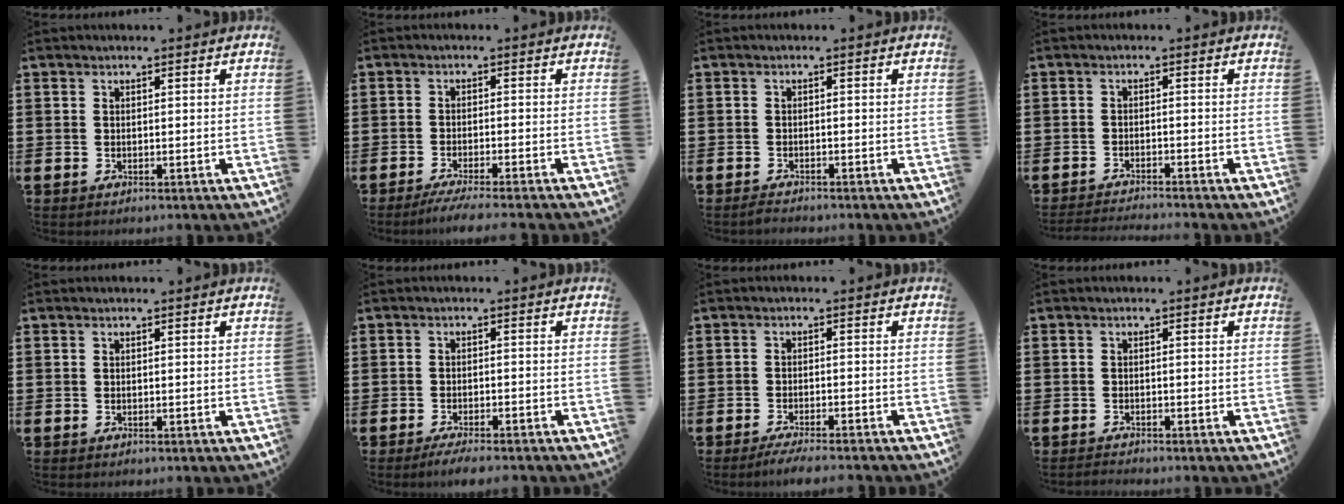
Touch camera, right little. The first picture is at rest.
{"total": 2.2, "force": [-1.7, -0.3, 1.4], "torque": [-0.019, 0.000, -0.030]}
{"total": 0.9, "force": [-0.8, 0.1, 0.3], "torque": [-0.009, 0.000, -0.017]}
{"total": 1.7, "force": [-1.7, -0.3, 0.1], "torque": [-0.002, 0.002, -0.033]}
{"total": 0.0}
{"total": 1.7, "force": [-1.4, 0.0, 0.9], "torque": [-0.013, 0.004, -0.026]}
{"total": 1.8, "force": [-1.6, -0.2, 1.0], "torque": [-0.012, 0.005, -0.029]}
{"total": 0.8, "force": [-0.8, 0.0, 0.0], "torque": [-0.002, -0.002, -0.016]}